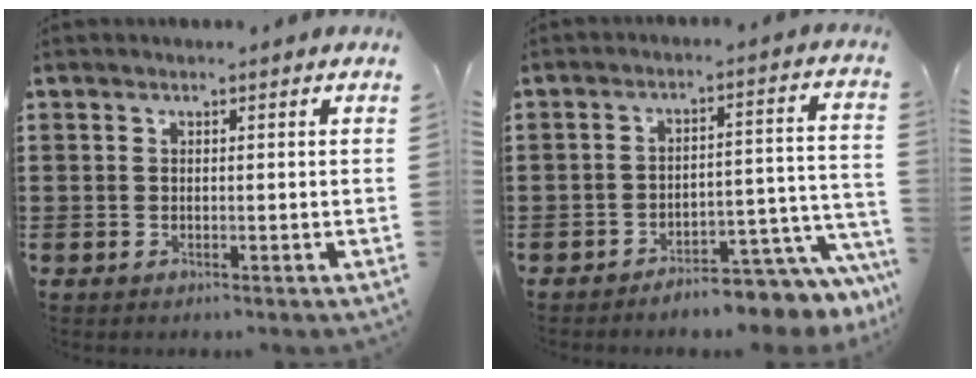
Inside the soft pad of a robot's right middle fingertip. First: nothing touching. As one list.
[{"total": 5.7, "force": [-5.4, 0.2, 1.7], "torque": [-0.026, 0.001, -0.102]}]